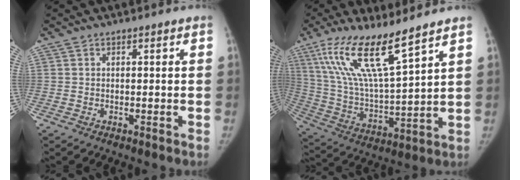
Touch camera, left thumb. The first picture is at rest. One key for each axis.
{"total": 17.6, "fx": 11.2, "fy": 3.3, "fz": 13.1, "tx": -0.244, "ty": -0.056, "tz": 0.224}